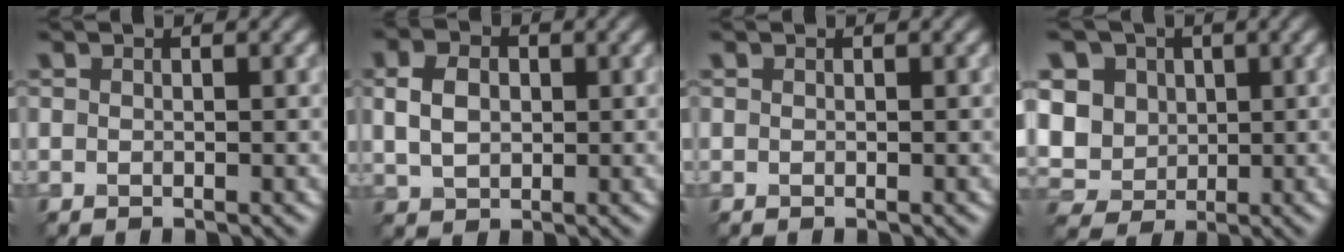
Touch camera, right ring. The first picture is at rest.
{"total": 3.7, "force": [0.6, 2.8, 2.4], "torque": [-0.059, 0.003, 0.012]}
{"total": 0.0}
{"total": 8.8, "force": [1.6, 7.6, 4.2], "torque": [-0.095, 0.017, 0.013]}